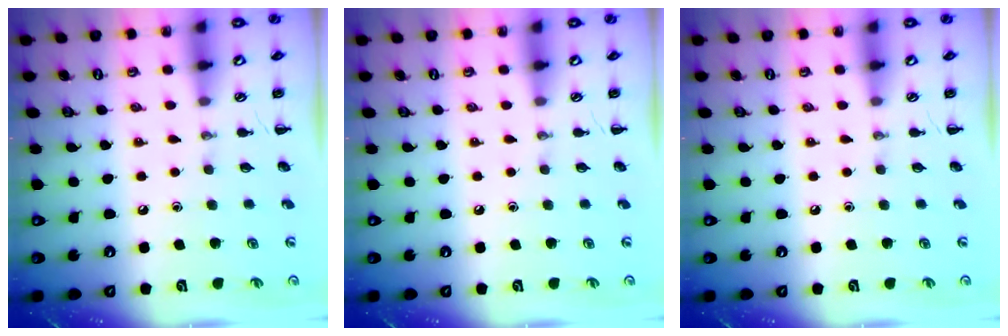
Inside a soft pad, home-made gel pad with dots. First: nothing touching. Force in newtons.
{"total": 0.0}
{"total": 0.0}